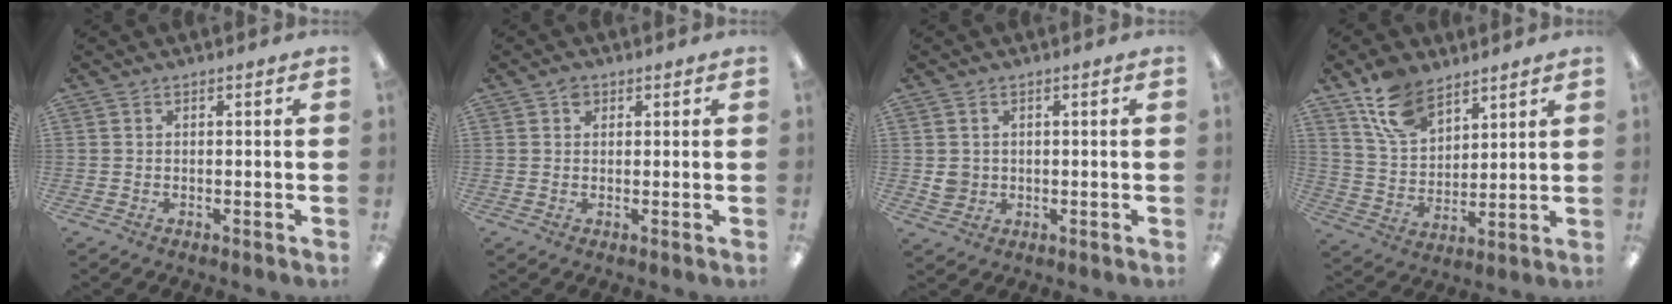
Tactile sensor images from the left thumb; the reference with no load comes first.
{"total": 1.7, "force": [0.8, 1.3, 0.8], "torque": [-0.017, 0.003, 0.014]}
{"total": 3.3, "force": [0.3, 3.2, 0.8], "torque": [-0.009, 0.002, 0.007]}
{"total": 12.3, "force": [8.5, 6.8, 5.6], "torque": [-0.121, -0.027, 0.165]}